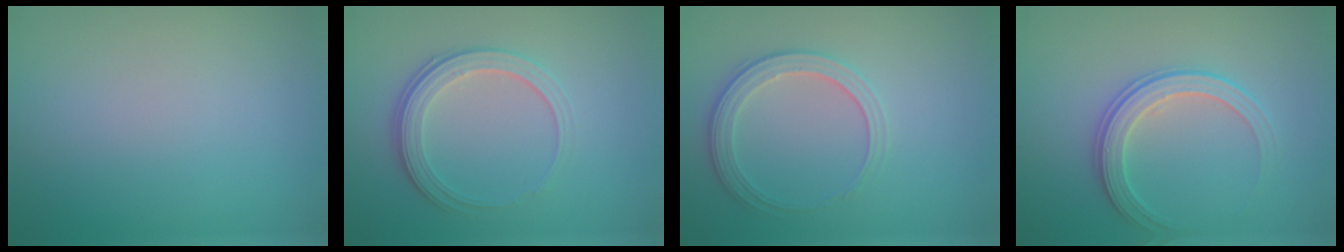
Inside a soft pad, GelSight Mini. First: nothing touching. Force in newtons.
{"total": 3.8, "press": 2.8, "slide": 2.6}
{"total": 2.7, "press": 2.5, "slide": 1.2}
{"total": 2.9, "press": 2.8, "slide": 0.6}